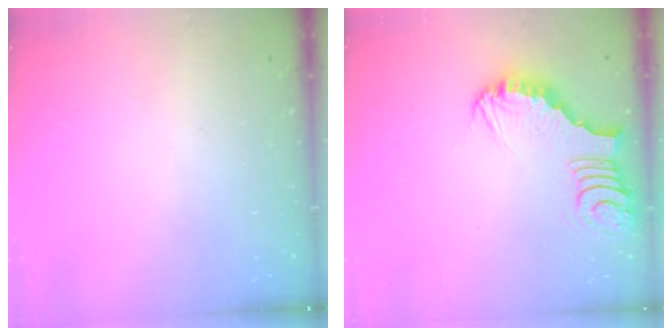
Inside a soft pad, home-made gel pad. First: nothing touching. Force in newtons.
{"total": 3.4, "press": 3.4, "slide": 0.3}